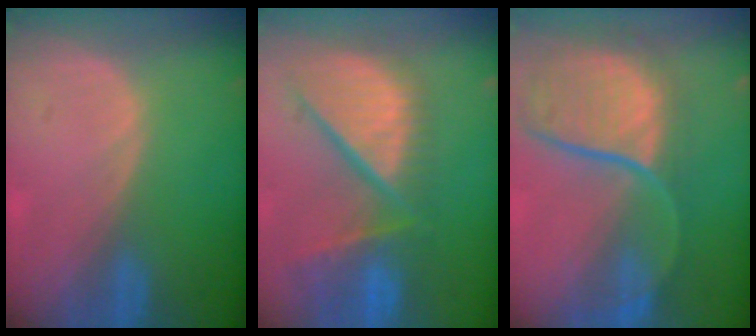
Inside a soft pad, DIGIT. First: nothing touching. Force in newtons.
{"total": 13.1, "press": 10.8, "slide": 7.3}
{"total": 12.1, "press": 9.8, "slide": 7.1}